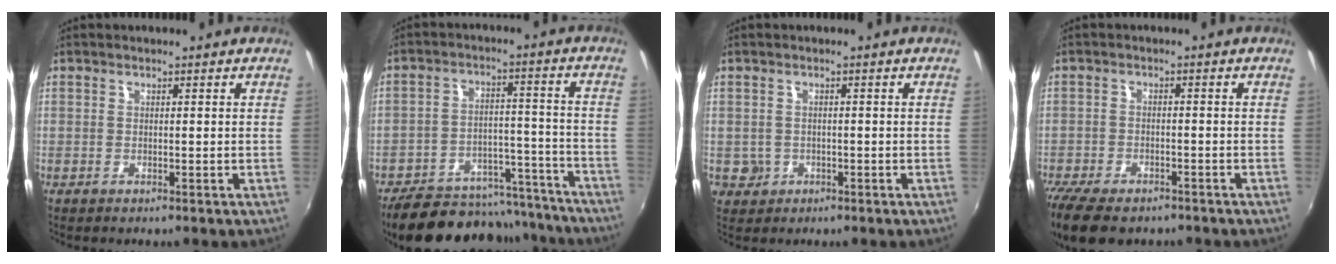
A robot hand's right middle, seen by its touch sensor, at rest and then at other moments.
{"total": 22.7, "force": [-19.8, 8.2, 7.6], "torque": [-0.149, 0.035, -0.251]}
{"total": 3.3, "force": [-0.7, 3.2, 0.8], "torque": [-0.022, -0.001, -0.005]}
{"total": 11.1, "force": [-8.7, 4.4, 5.4], "torque": [-0.137, -0.037, -0.149]}